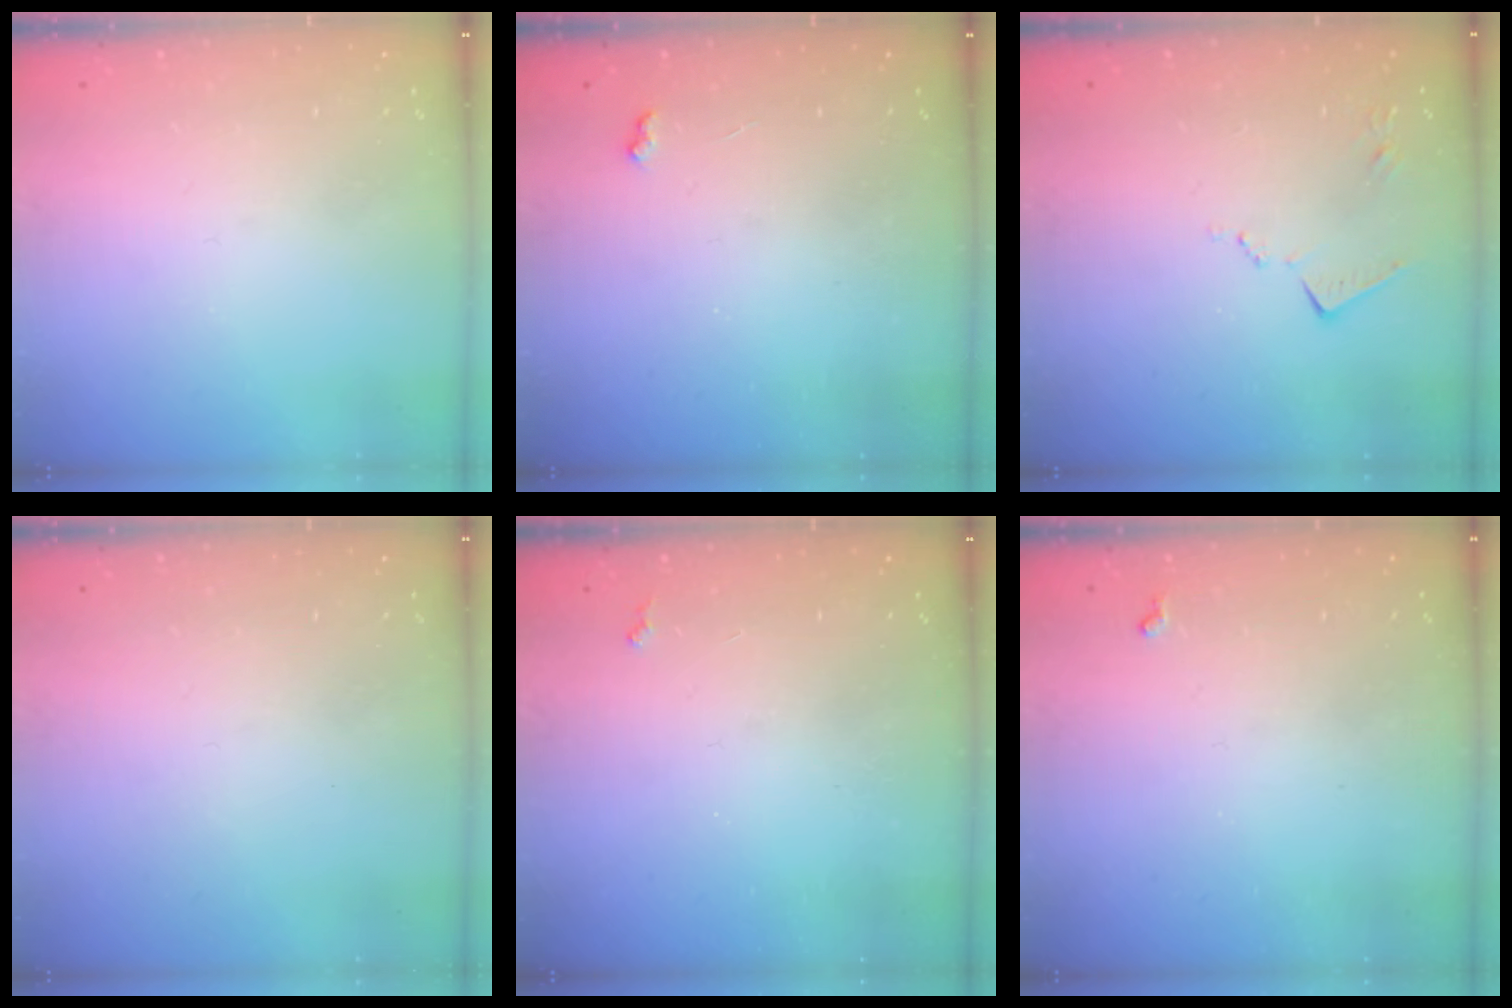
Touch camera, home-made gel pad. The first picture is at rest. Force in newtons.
{"total": 3.6, "press": 3.5, "slide": 0.5}
{"total": 7.6, "press": 7.6, "slide": 0.1}
{"total": 0.0}
{"total": 2.3, "press": 2.2, "slide": 0.4}
{"total": 2.8, "press": 2.8, "slide": 0.5}